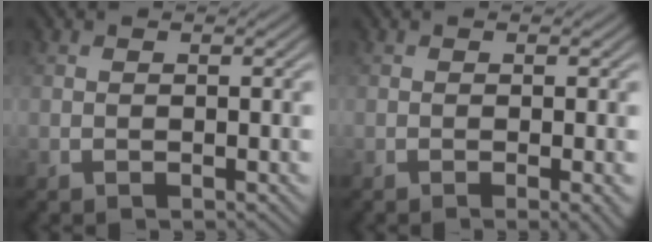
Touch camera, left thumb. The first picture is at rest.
{"total": 1.8, "force": [-0.4, 0.3, 1.7], "torque": [-0.025, -0.001, -0.012]}